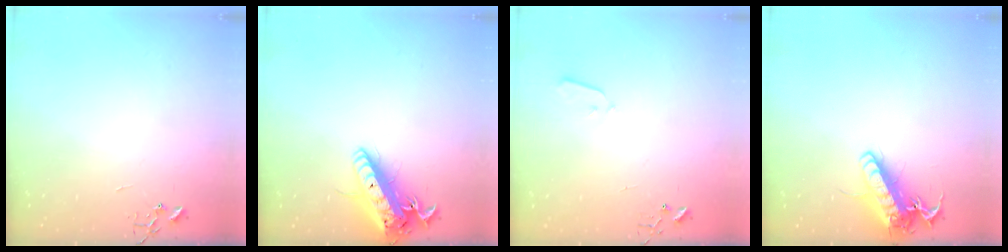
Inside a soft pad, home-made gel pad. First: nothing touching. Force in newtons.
{"total": 19.0, "press": 18.6, "slide": 3.8}
{"total": 3.0, "press": 2.9, "slide": 0.7}
{"total": 16.5, "press": 16.3, "slide": 2.7}